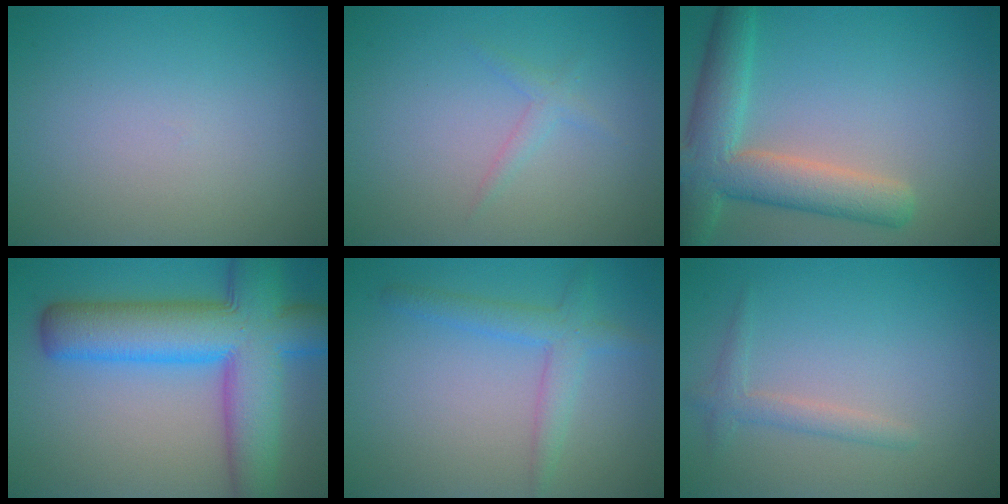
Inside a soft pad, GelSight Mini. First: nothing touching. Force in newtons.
{"total": 1.1, "press": 1.1, "slide": 0.0}
{"total": 6.9, "press": 6.9, "slide": 0.4}
{"total": 11.9, "press": 11.9, "slide": 0.3}
{"total": 2.8, "press": 2.8, "slide": 0.2}
{"total": 1.6, "press": 1.6, "slide": 0.1}